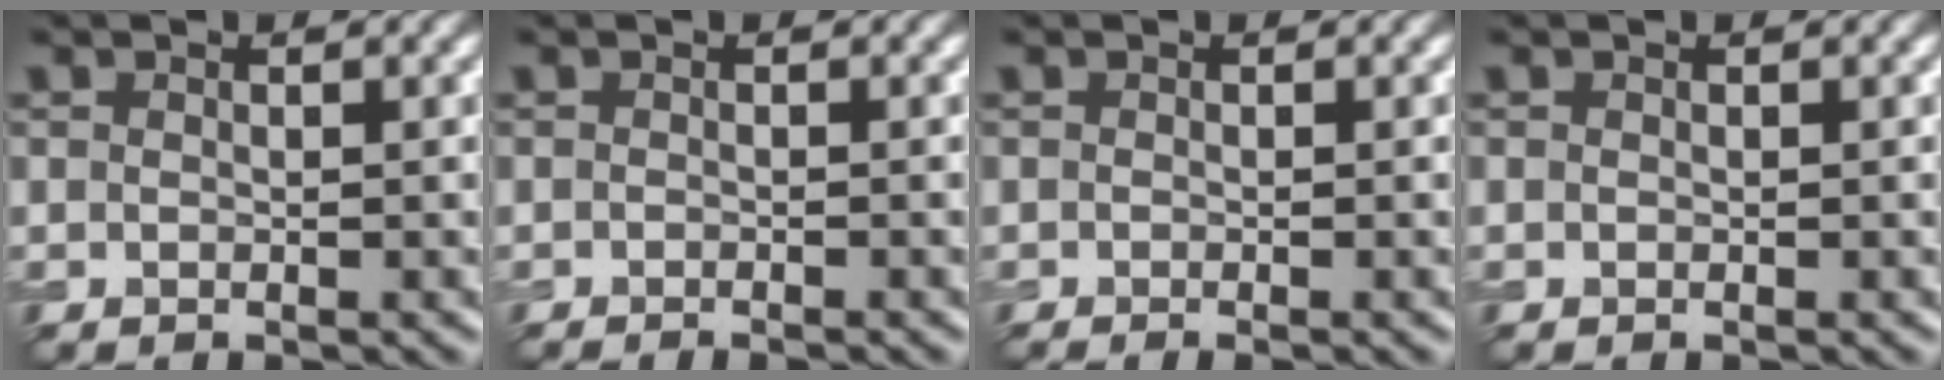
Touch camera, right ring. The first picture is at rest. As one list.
[{"total": 1.2, "force": [-1.0, 0.2, 0.5], "torque": [0.001, -0.003, -0.016]}, {"total": 1.0, "force": [-0.6, 0.3, 0.7], "torque": [-0.005, -0.007, -0.012]}, {"total": 0.0}]